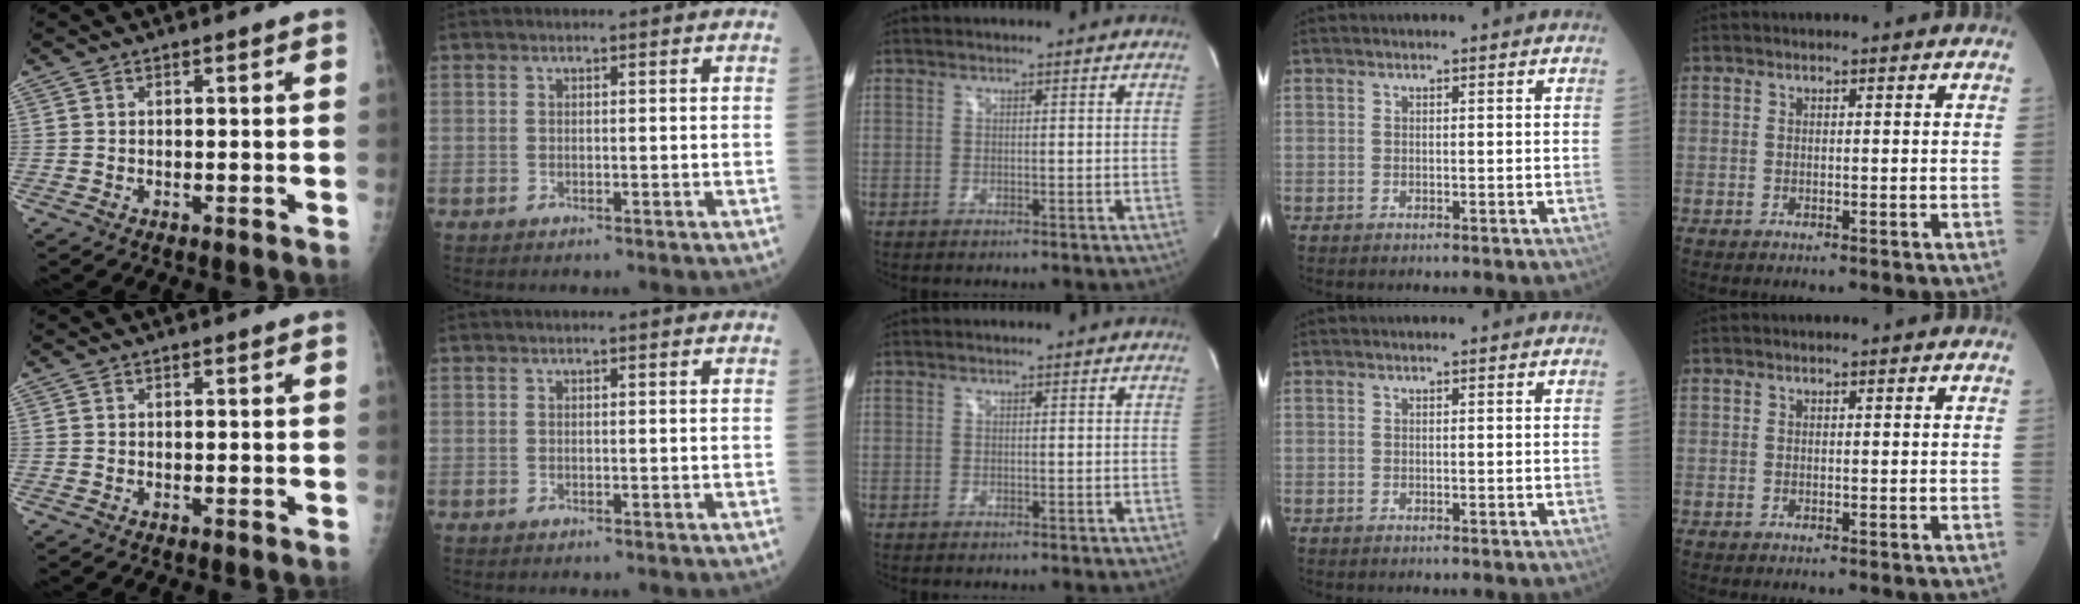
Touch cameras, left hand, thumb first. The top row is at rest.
{}